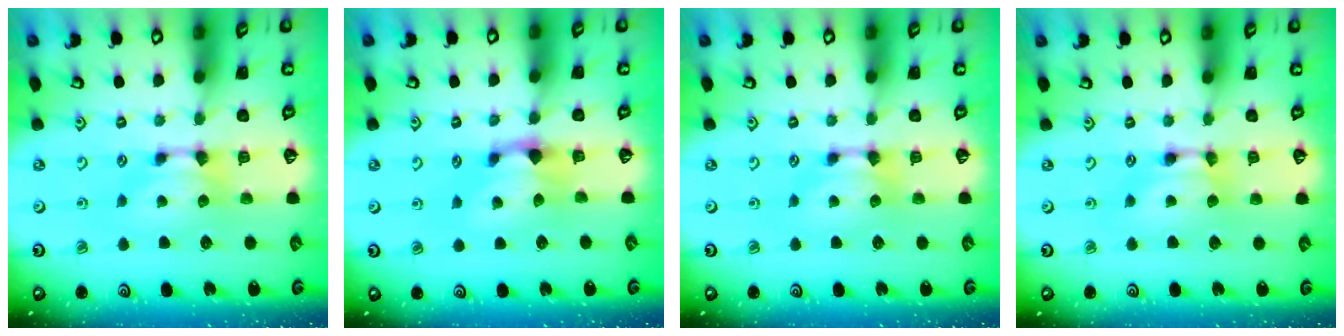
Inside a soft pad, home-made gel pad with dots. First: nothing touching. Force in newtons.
{"total": 1.2, "press": 0.1, "slide": 1.2}
{"total": 0.0}
{"total": 1.6, "press": 1.6, "slide": 0.1}